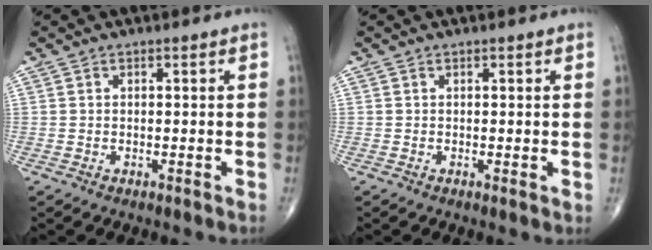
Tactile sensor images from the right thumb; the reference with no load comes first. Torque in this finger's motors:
{"motor_torque": [-0.59, 0.38, -0.33, -0.05, 0.00]}